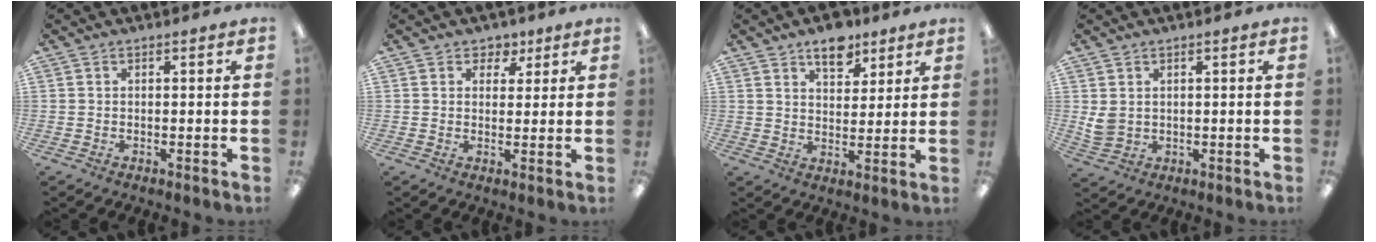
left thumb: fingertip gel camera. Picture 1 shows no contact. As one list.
[{"total": 3.9, "force": [2.3, 3.1, 0.7], "torque": [0.000, -0.005, 0.037]}, {"total": 8.7, "force": [6.3, 4.7, 3.8], "torque": [-0.036, -0.034, 0.108]}, {"total": 3.8, "force": [1.6, 2.9, 1.8], "torque": [-0.036, -0.004, 0.030]}]